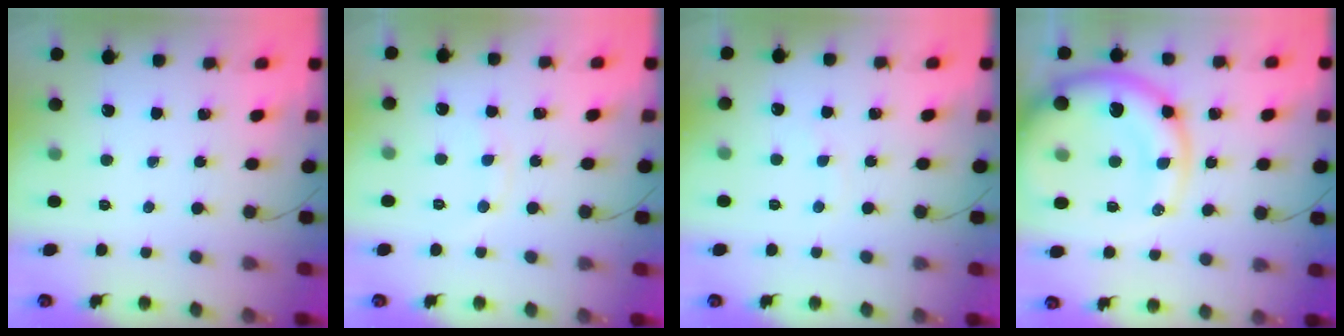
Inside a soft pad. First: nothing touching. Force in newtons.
{"total": 6.8, "press": 6.7, "slide": 1.6}
{"total": 5.2, "press": 5.1, "slide": 1.0}
{"total": 19.2, "press": 18.7, "slide": 4.1}